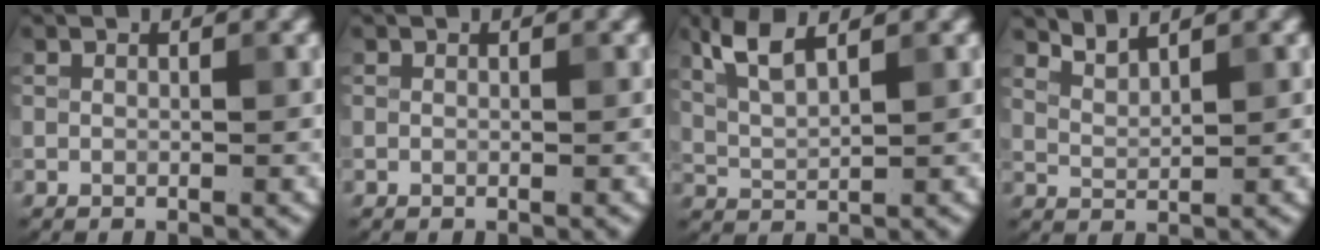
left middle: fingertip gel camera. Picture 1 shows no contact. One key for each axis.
{"total": 0.0}
{"total": 3.7, "fx": 2.3, "fy": 1.0, "fz": 2.7, "tx": -0.067, "ty": 0.006, "tz": 0.053}
{"total": 2.2, "fx": 2.1, "fy": 0.3, "fz": 0.7, "tx": -0.013, "ty": 0.002, "tz": 0.041}